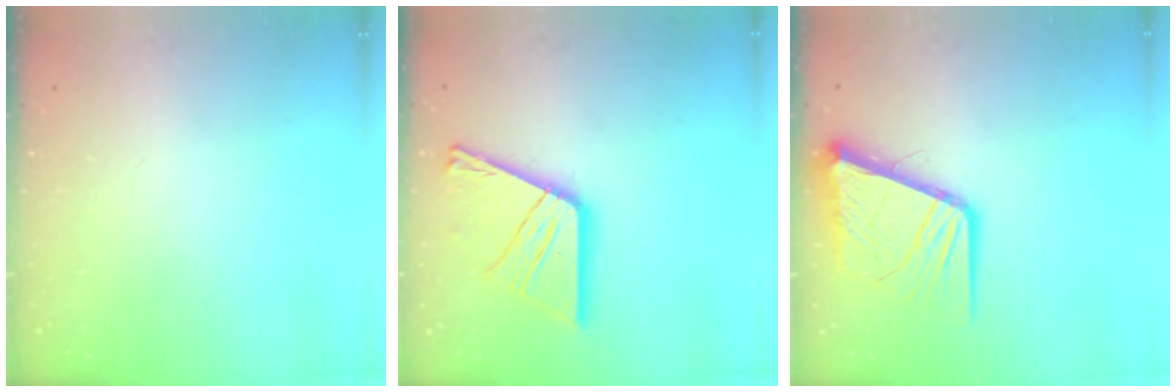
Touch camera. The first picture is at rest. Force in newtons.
{"total": 18.5, "press": 18.4, "slide": 1.7}
{"total": 14.4, "press": 14.3, "slide": 1.7}